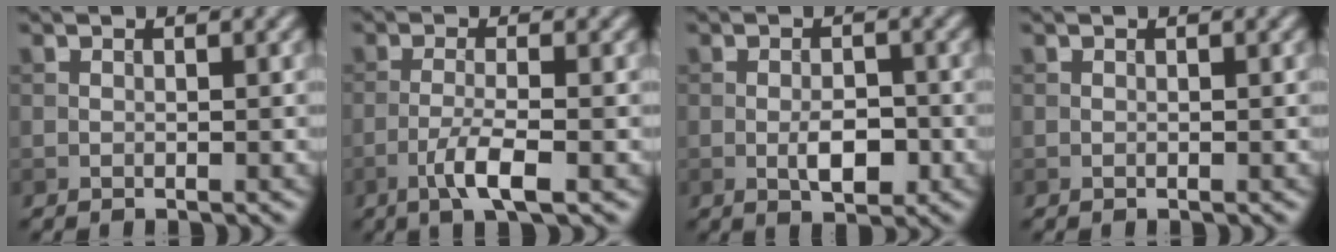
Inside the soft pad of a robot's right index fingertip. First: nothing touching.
{"total": 3.6, "force": [-1.7, 0.6, 3.1], "torque": [-0.061, 0.006, -0.038]}
{"total": 3.2, "force": [-0.9, 1.5, 2.7], "torque": [-0.044, -0.002, -0.015]}
{"total": 0.0}